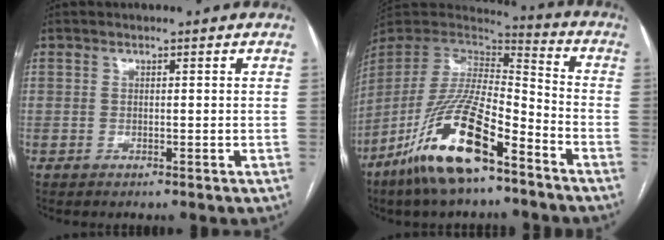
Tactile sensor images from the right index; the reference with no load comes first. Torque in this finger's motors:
{"motor_torque": [0.90, -0.94, 0.06, -0.02]}